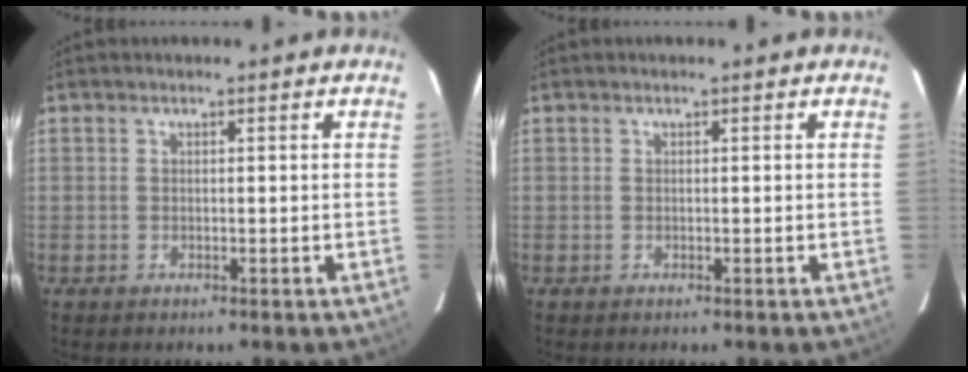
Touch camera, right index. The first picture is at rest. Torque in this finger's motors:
{"motor_torque": [0.00, 0.00, 0.01, 0.01]}